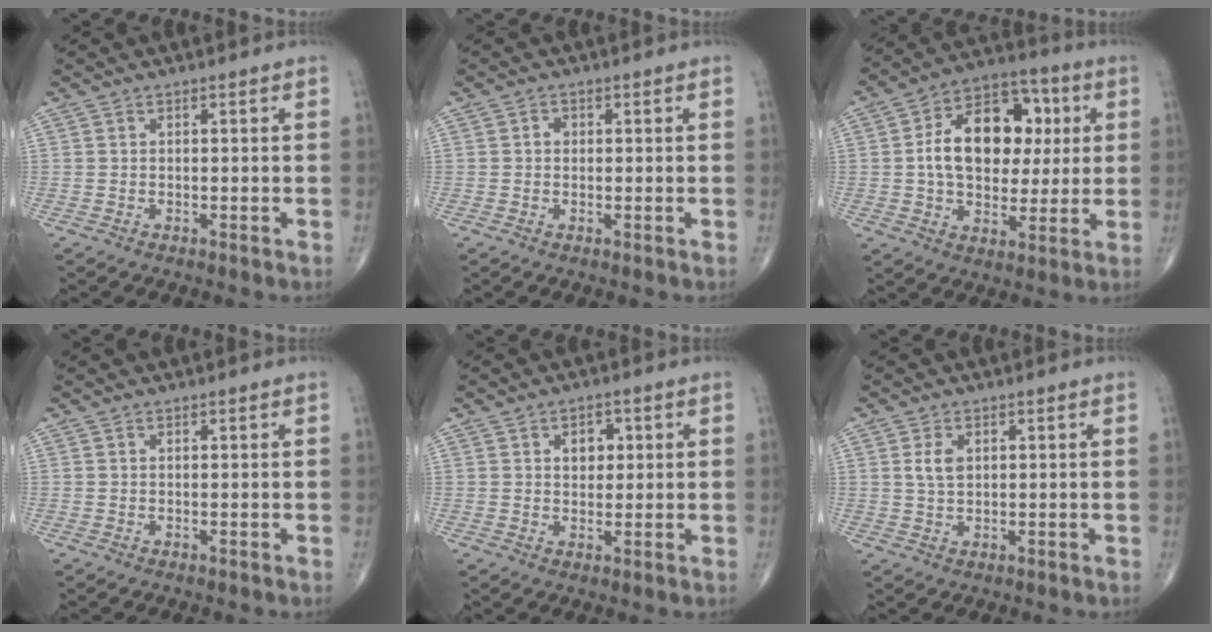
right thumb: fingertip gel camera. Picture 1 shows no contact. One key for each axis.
{"total": 1.2, "fx": 0.0, "fy": 1.1, "fz": 0.6, "tx": -0.003, "ty": 0.003, "tz": -0.002}
{"total": 18.2, "fx": 2.5, "fy": 12.3, "fz": 13.2, "tx": -0.170, "ty": 0.020, "tz": 0.036}
{"total": 0.0}
{"total": 4.2, "fx": 1.2, "fy": 3.0, "fz": 2.7, "tx": -0.015, "ty": -0.002, "tz": 0.015}
{"total": 3.3, "fx": 0.9, "fy": 2.0, "fz": 2.4, "tx": -0.043, "ty": -0.002, "tz": 0.019}